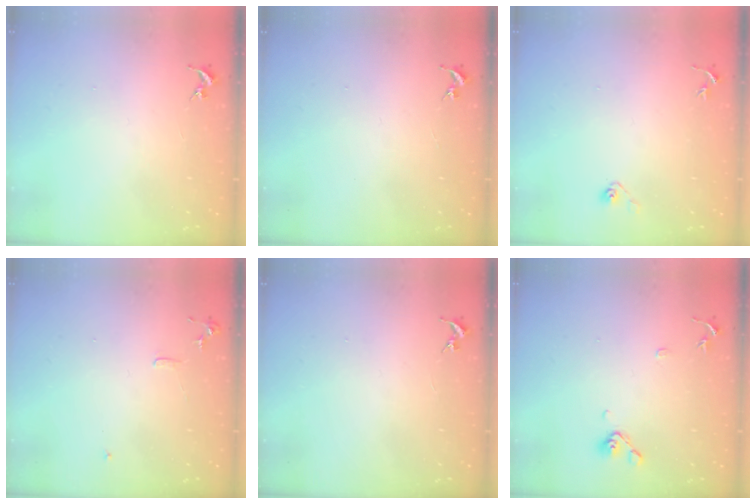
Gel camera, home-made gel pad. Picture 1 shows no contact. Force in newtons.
{"total": 0.0}
{"total": 3.5, "press": 3.2, "slide": 1.5}
{"total": 6.0, "press": 6.0, "slide": 0.7}
{"total": 0.0}
{"total": 8.9, "press": 8.7, "slide": 1.9}